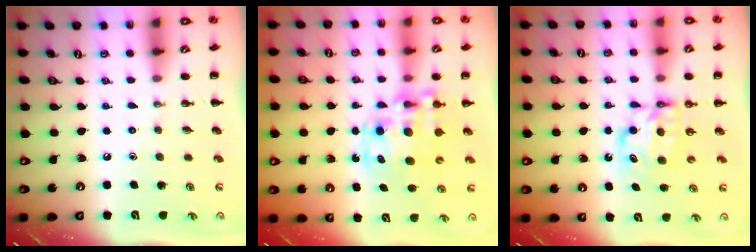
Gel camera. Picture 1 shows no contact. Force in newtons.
{"total": 12.0, "press": 11.7, "slide": 2.8}
{"total": 6.4, "press": 6.4, "slide": 0.2}